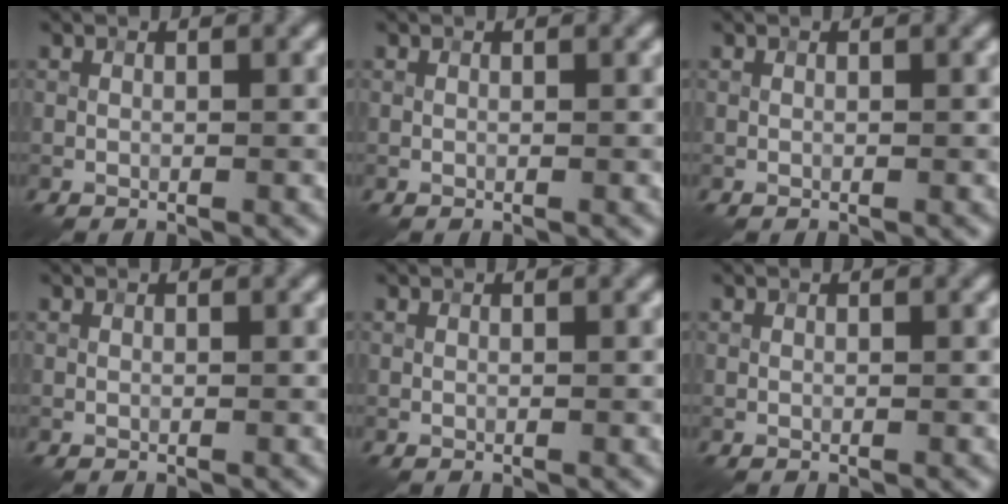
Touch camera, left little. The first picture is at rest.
{"total": 0.0}
{"total": 0.0}
{"total": 0.0}
{"total": 0.0}
{"total": 0.0}